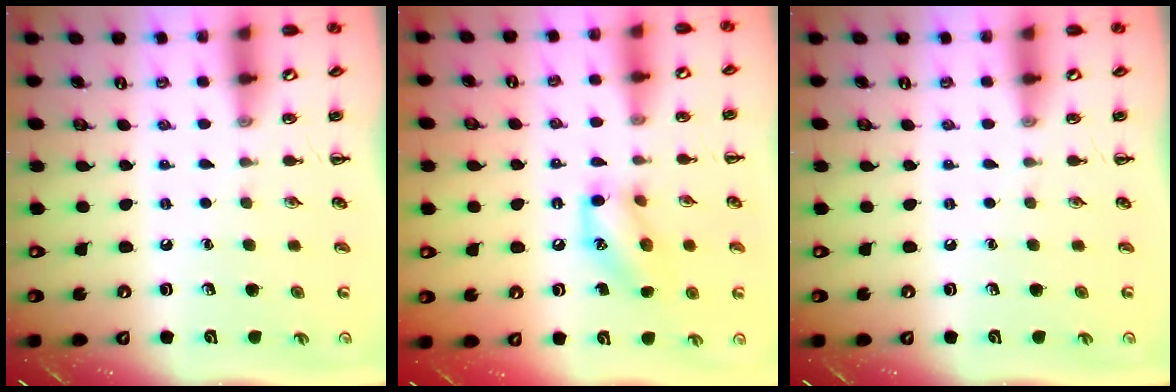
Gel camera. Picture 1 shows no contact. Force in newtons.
{"total": 12.2, "press": 12.0, "slide": 2.0}
{"total": 0.0}